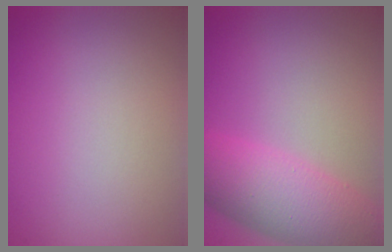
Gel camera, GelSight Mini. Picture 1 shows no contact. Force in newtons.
{"total": 7.1, "press": 7.0, "slide": 0.3}